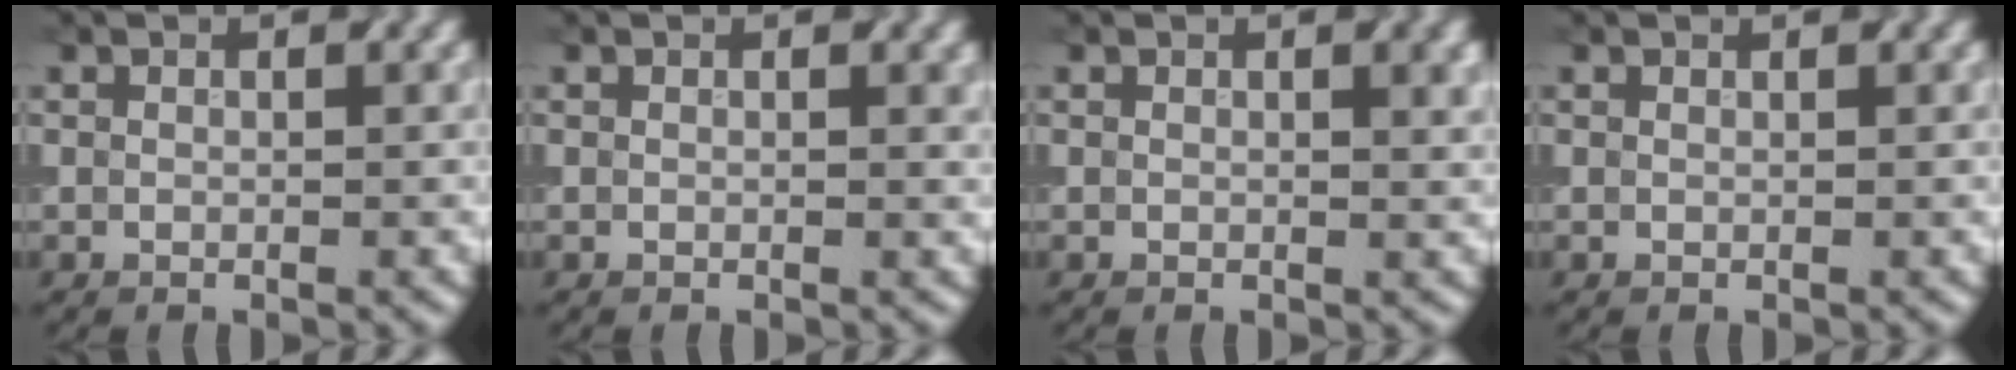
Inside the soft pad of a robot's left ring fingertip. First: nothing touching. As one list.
[{"total": 0.5, "force": [0.1, 0.2, 0.4], "torque": [-0.002, -0.001, 0.004]}, {"total": 1.3, "force": [0.4, 0.6, 1.1], "torque": [-0.010, -0.001, 0.012]}, {"total": 0.0}]